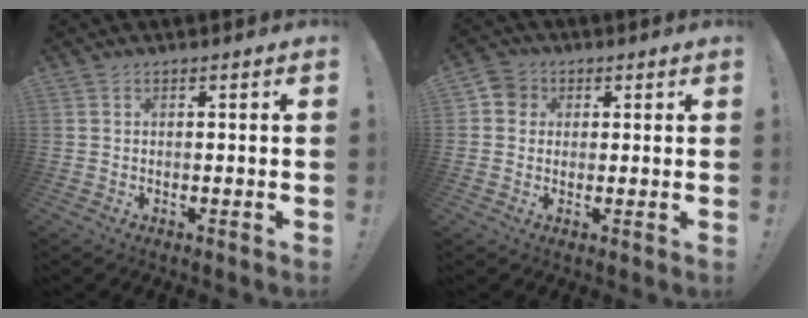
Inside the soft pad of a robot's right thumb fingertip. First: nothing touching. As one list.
[{"total": 4.6, "force": [1.0, 4.3, 1.4], "torque": [-0.020, 0.006, 0.019]}]